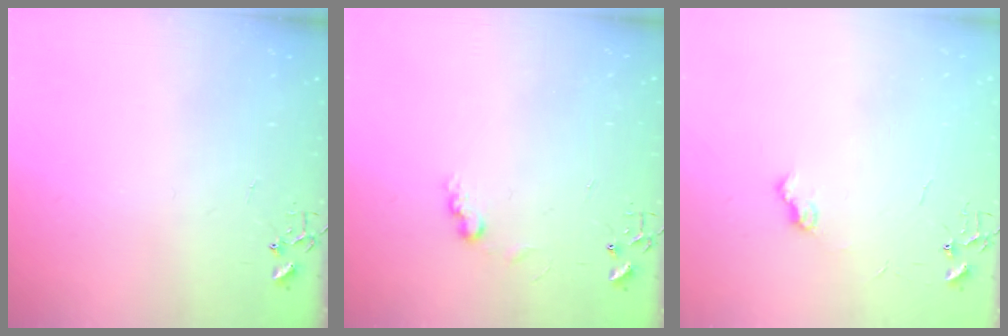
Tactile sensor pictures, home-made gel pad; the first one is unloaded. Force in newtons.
{"total": 6.6, "press": 6.5, "slide": 0.9}
{"total": 6.4, "press": 6.4, "slide": 0.8}